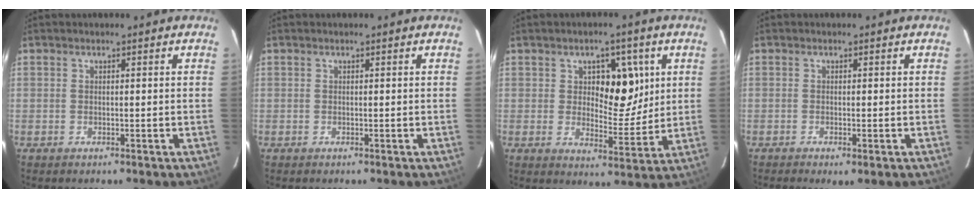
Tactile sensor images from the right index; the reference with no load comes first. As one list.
[{"total": 0.0}, {"total": 8.0, "force": [2.6, 4.2, 6.3], "torque": [-0.081, 0.009, 0.044]}, {"total": 2.6, "force": [-1.4, 0.5, 2.1], "torque": [-0.029, -0.008, -0.018]}]